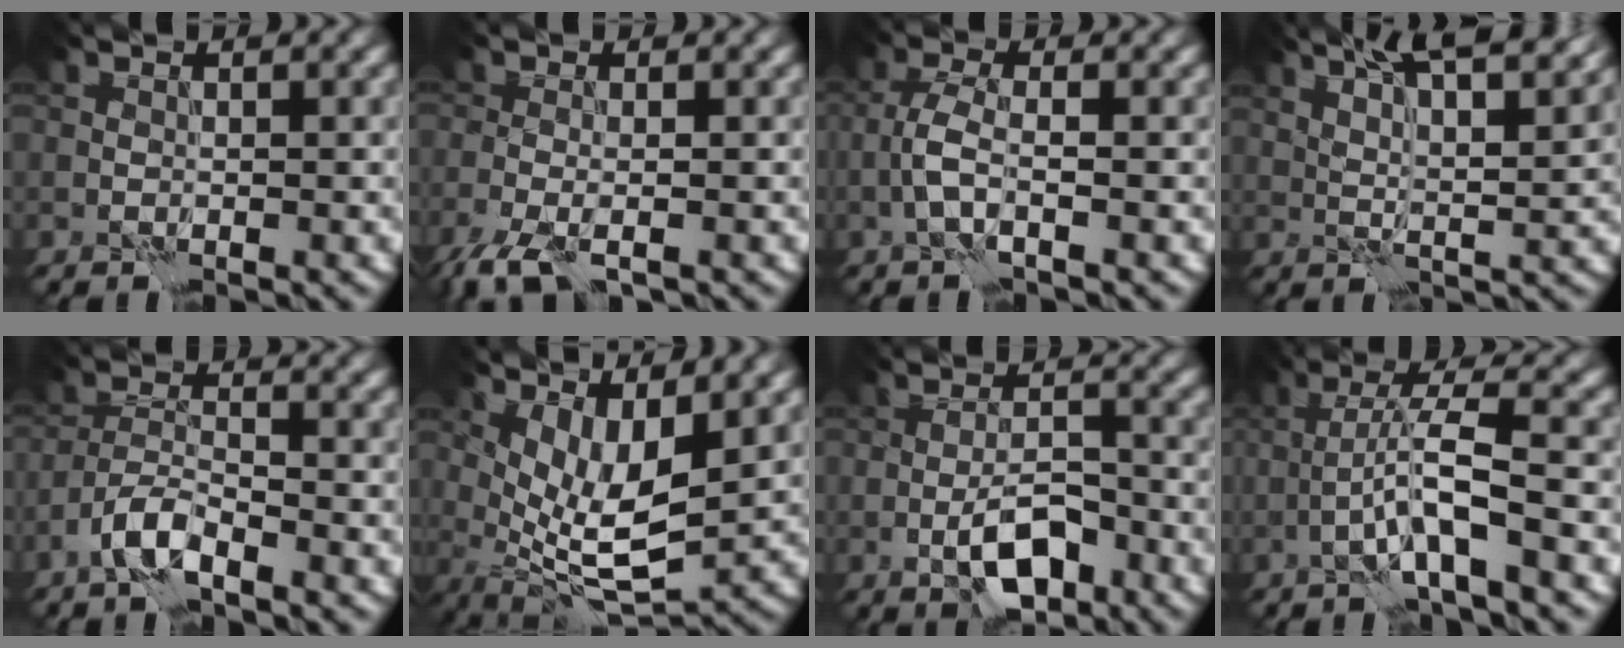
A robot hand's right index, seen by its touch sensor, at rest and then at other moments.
{"total": 4.0, "force": [-2.7, 1.1, 2.8], "torque": [-0.061, -0.012, -0.058]}
{"total": 2.8, "force": [-1.0, 0.8, 2.5], "torque": [-0.059, 0.005, -0.026]}
{"total": 10.7, "force": [7.3, 3.0, 7.2], "torque": [-0.086, 0.026, 0.076]}
{"total": 3.5, "force": [-2.5, 0.7, 2.3], "torque": [-0.048, 0.008, -0.056]}
{"total": 6.6, "force": [1.6, 2.4, 5.9], "torque": [-0.120, -0.014, 0.034]}
{"total": 5.2, "force": [-2.4, 2.1, 4.1], "torque": [-0.070, 0.003, -0.041]}
{"total": 5.1, "force": [-1.8, 0.4, 4.8], "torque": [-0.088, 0.019, -0.037]}